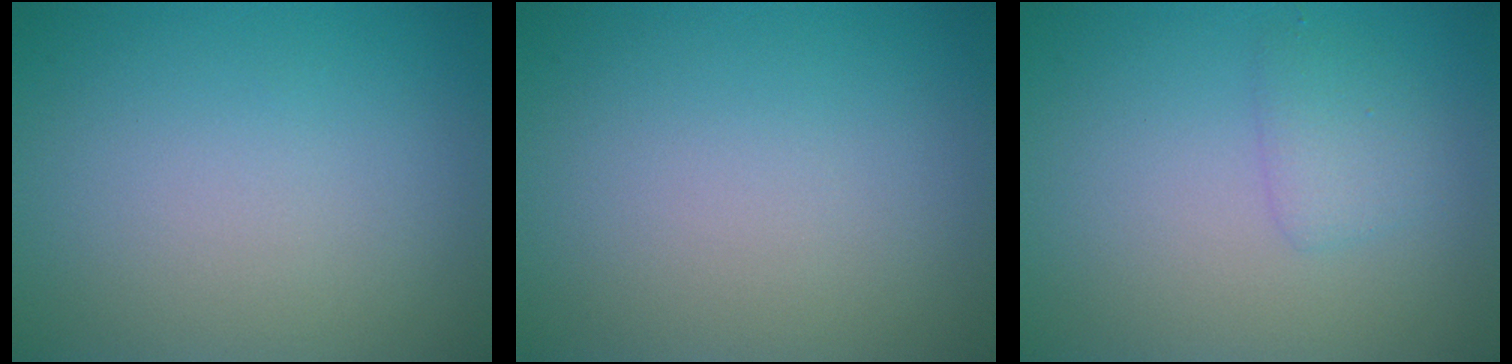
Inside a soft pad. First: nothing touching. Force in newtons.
{"total": 0.0}
{"total": 1.6, "press": 1.6, "slide": 0.1}